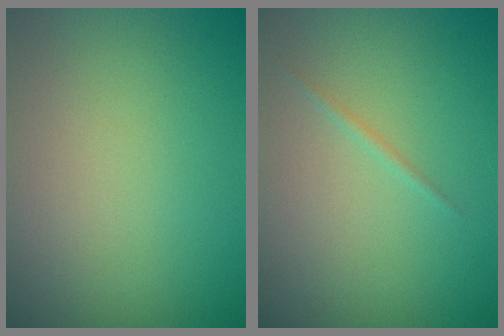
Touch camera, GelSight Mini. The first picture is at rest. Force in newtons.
{"total": 0.6, "press": 0.6, "slide": 0.0}